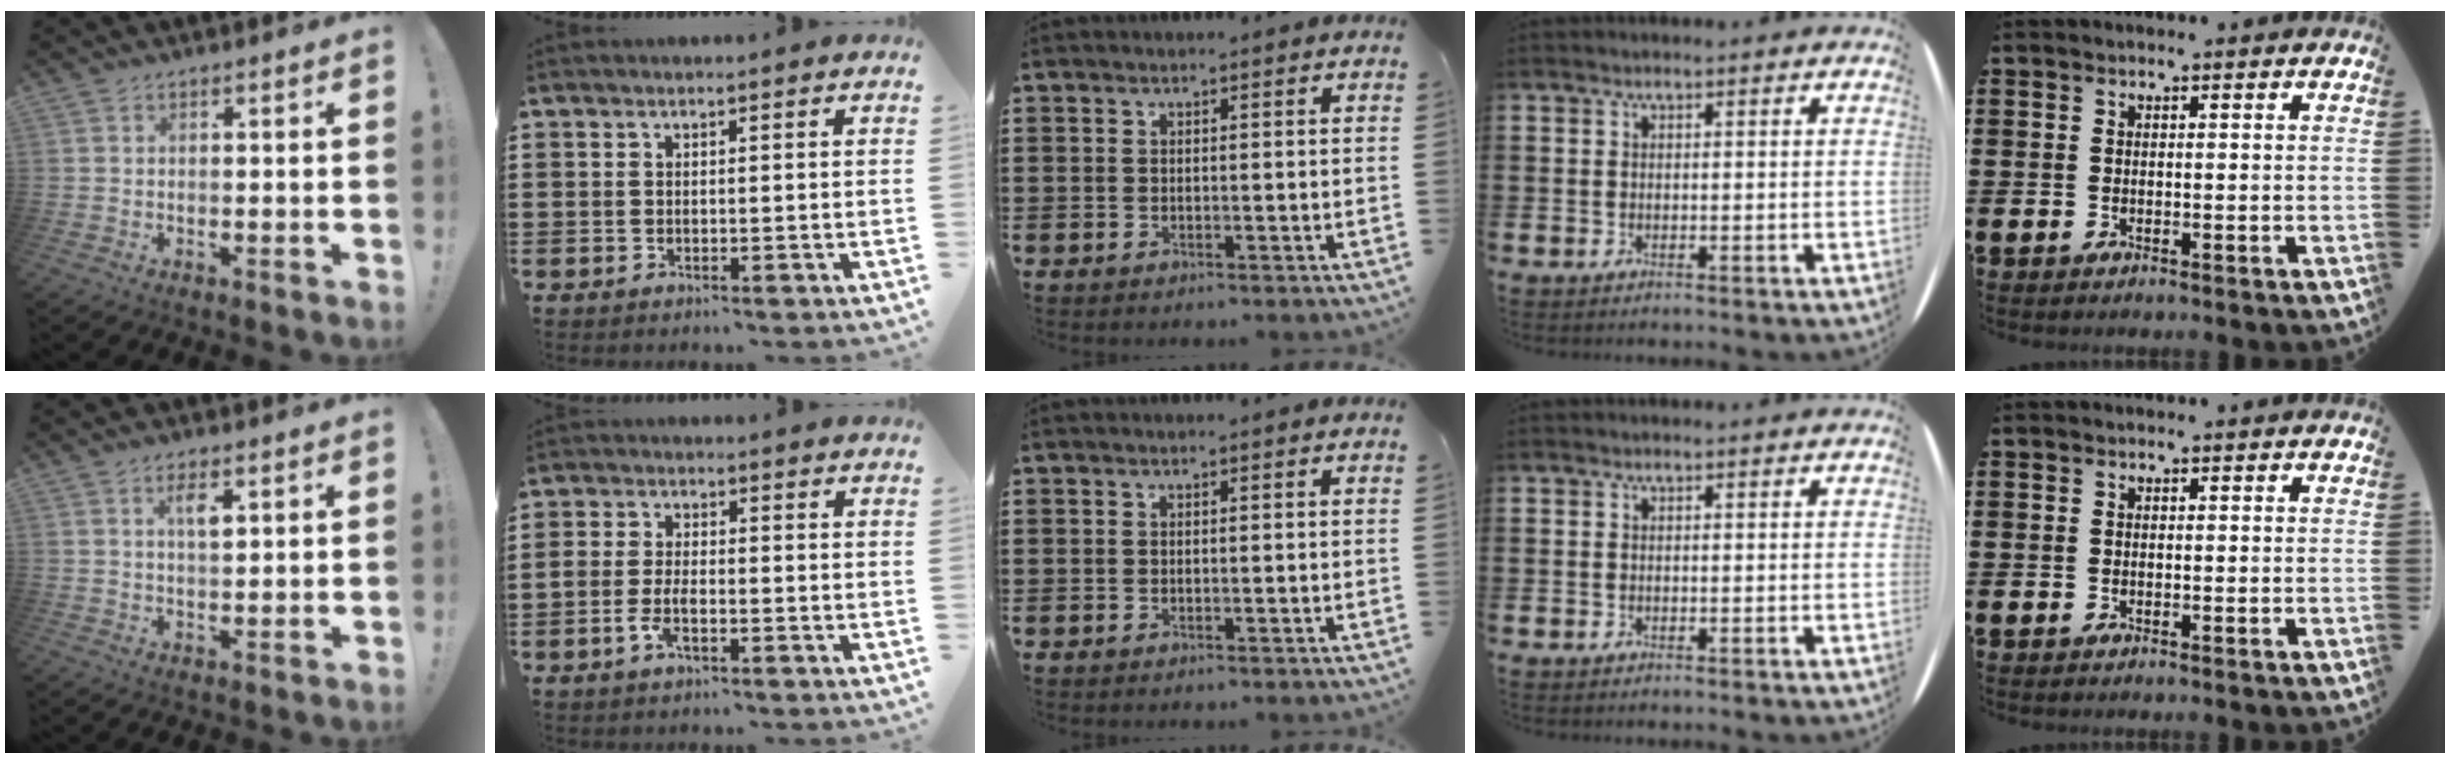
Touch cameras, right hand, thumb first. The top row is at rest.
{"thumb": {"total": 3.9, "force": [1.7, 1.4, 3.2], "torque": [-0.051, -0.004, 0.025]}, "index": {"total": 3.4, "force": [-1.9, 1.2, 2.5], "torque": [-0.064, -0.002, -0.042]}}